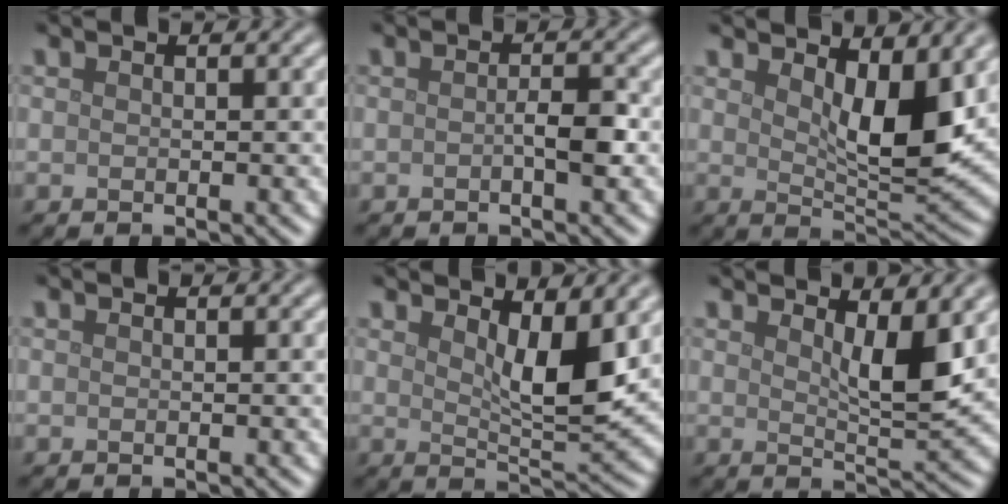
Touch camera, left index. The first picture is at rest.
{"total": 1.9, "force": [-0.4, 0.5, 1.8], "torque": [-0.030, 0.001, -0.008]}
{"total": 6.3, "force": [2.4, 2.4, 5.3], "torque": [-0.083, -0.013, 0.044]}
{"total": 0.0}
{"total": 5.3, "force": [2.2, 1.6, 4.5], "torque": [-0.069, -0.010, 0.039]}
{"total": 4.3, "force": [1.9, 1.2, 3.6], "torque": [-0.057, -0.008, 0.032]}